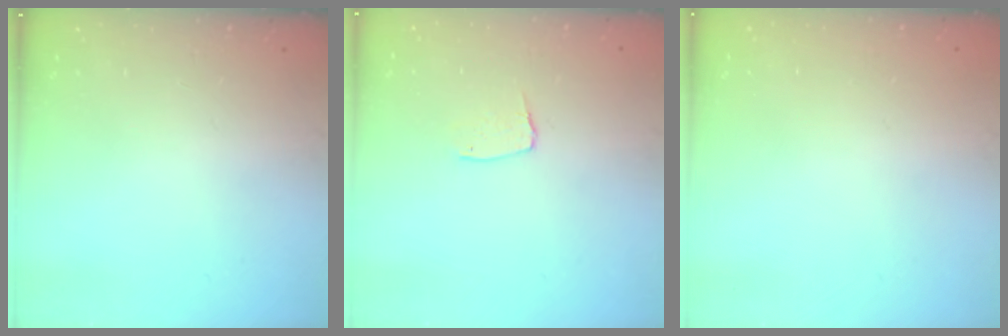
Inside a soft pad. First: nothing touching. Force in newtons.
{"total": 4.7, "press": 4.7, "slide": 0.3}
{"total": 0.0}